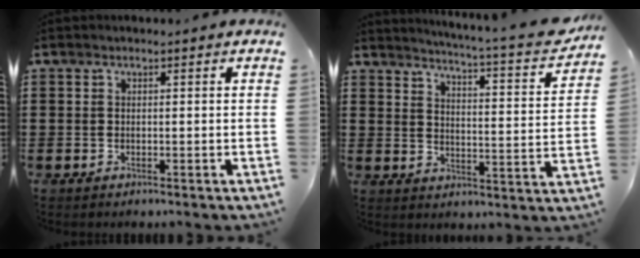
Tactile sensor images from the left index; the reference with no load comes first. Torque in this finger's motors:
{"motor_torque": [0.80, 0.79, 0.23, 0.06]}